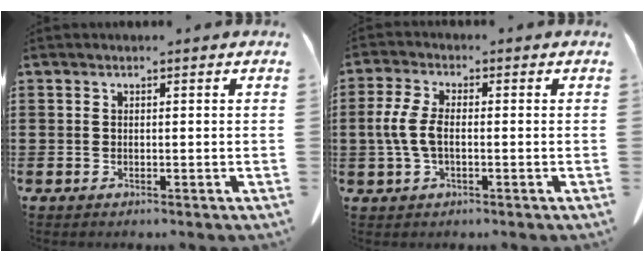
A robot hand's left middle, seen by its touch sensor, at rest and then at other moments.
{"total": 5.7, "force": [-0.4, 2.8, 5.0], "torque": [-0.126, -0.004, -0.016]}